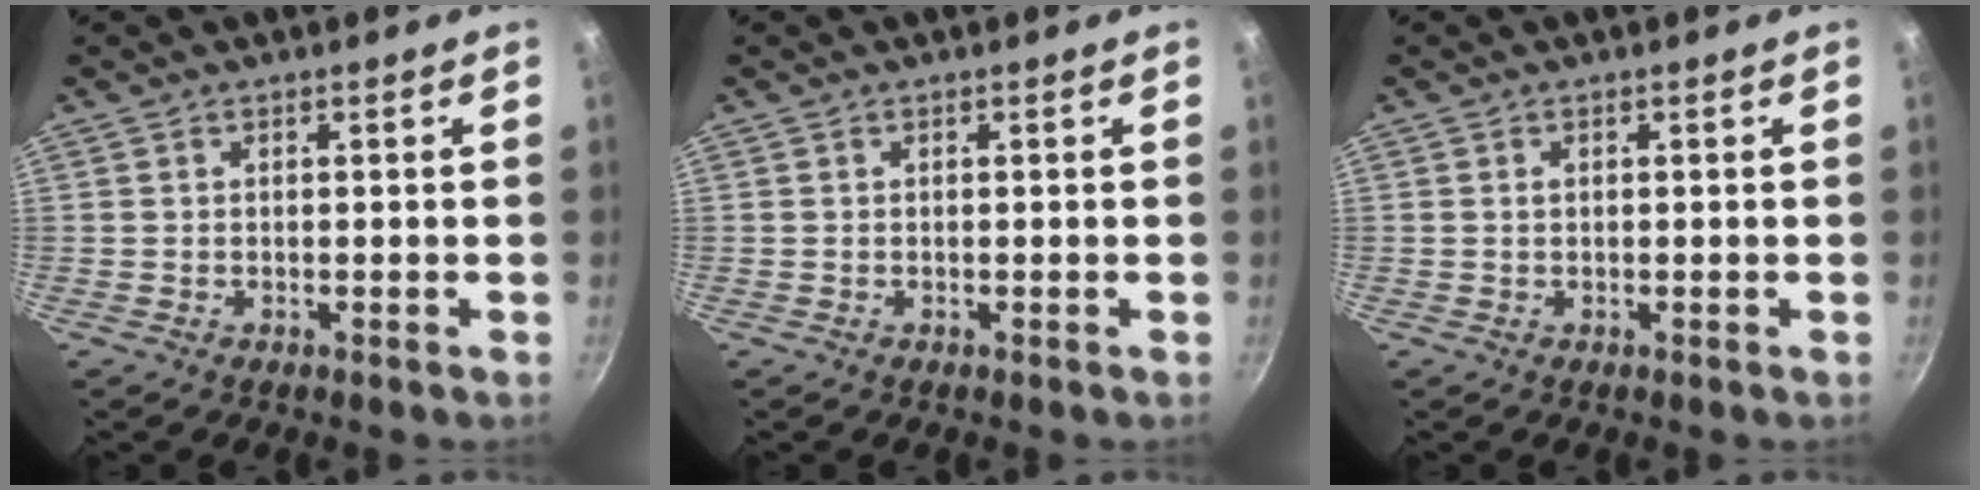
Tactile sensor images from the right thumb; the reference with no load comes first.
{"total": 0.0}
{"total": 0.5, "force": [0.1, 0.4, 0.4], "torque": [-0.006, 0.002, 0.002]}